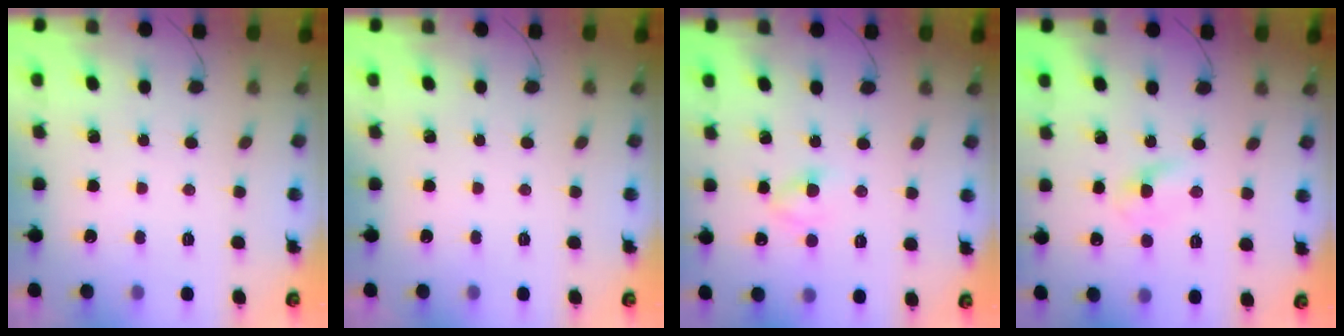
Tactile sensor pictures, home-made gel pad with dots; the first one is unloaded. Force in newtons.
{"total": 0.0}
{"total": 3.2, "press": 3.0, "slide": 1.1}
{"total": 2.4, "press": 2.2, "slide": 1.0}